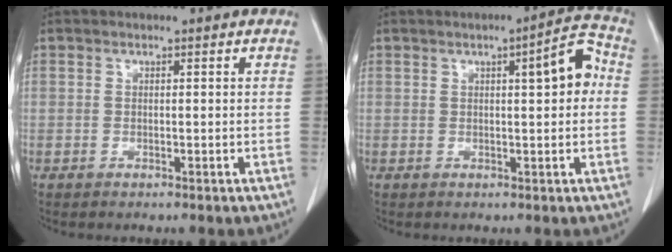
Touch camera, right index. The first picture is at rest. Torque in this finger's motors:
{"motor_torque": [0.33, -0.07, 0.13, 0.02]}